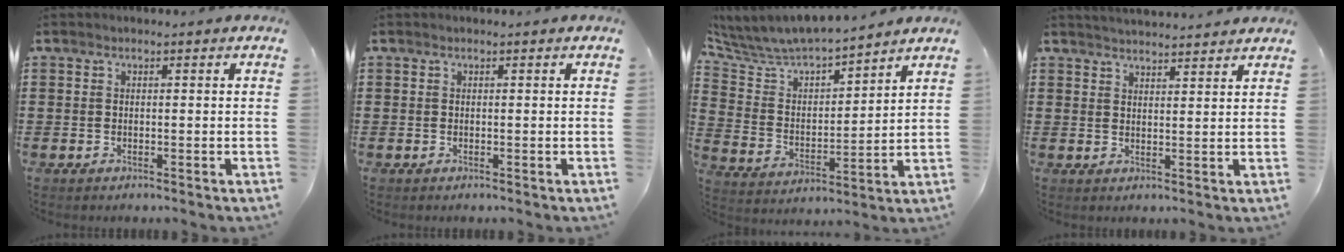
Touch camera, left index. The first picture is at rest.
{"total": 0.0}
{"total": 6.2, "force": [5.9, 1.1, 1.4], "torque": [-0.061, -0.047, 0.098]}
{"total": 2.5, "force": [2.4, -0.5, 0.0], "torque": [-0.005, -0.012, 0.045]}